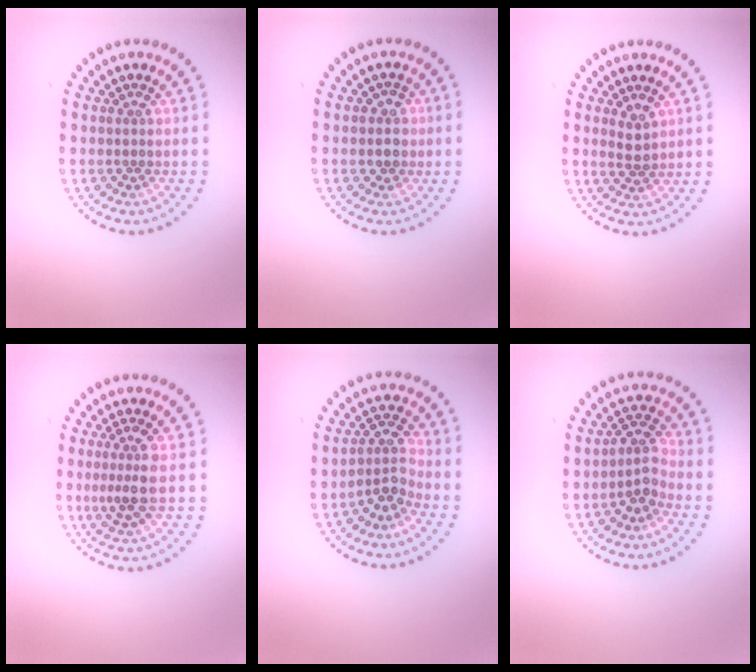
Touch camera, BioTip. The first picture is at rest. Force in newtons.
{"total": 1.5, "press": 1.3, "slide": 0.8}
{"total": 1.9, "press": 1.8, "slide": 0.6}
{"total": 3.0, "press": 2.6, "slide": 1.4}
{"total": 2.8, "press": 2.1, "slide": 1.8}
{"total": 2.6, "press": 2.0, "slide": 1.5}